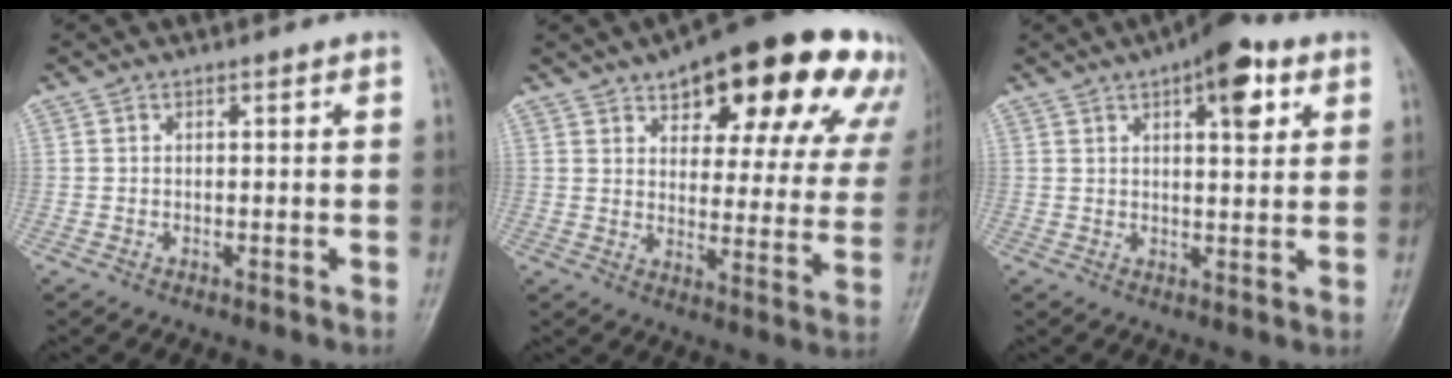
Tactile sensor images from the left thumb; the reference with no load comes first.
{"total": 25.9, "force": [15.7, 10.3, 18.0], "torque": [-0.204, -0.024, 0.199]}
{"total": 9.1, "force": [4.3, 3.6, 7.2], "torque": [-0.078, -0.010, 0.056]}